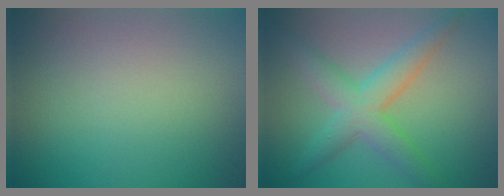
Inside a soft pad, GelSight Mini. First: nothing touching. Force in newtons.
{"total": 4.7, "press": 4.7, "slide": 0.2}